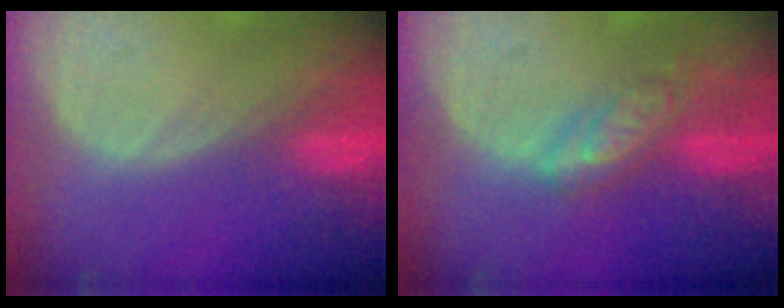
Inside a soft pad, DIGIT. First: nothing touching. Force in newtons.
{"total": 5.9, "press": 5.1, "slide": 2.9}